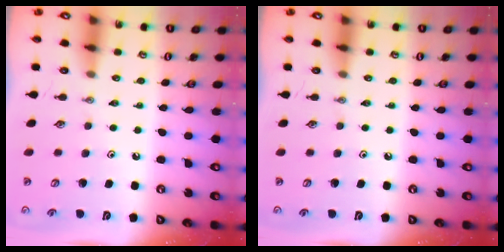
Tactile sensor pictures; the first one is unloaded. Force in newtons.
{"total": 0.0}